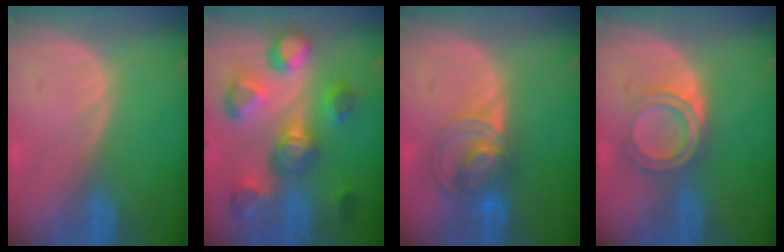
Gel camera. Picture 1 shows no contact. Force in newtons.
{"total": 10.7, "press": 10.0, "slide": 3.7}
{"total": 7.4, "press": 6.2, "slide": 4.2}
{"total": 5.1, "press": 4.8, "slide": 1.7}